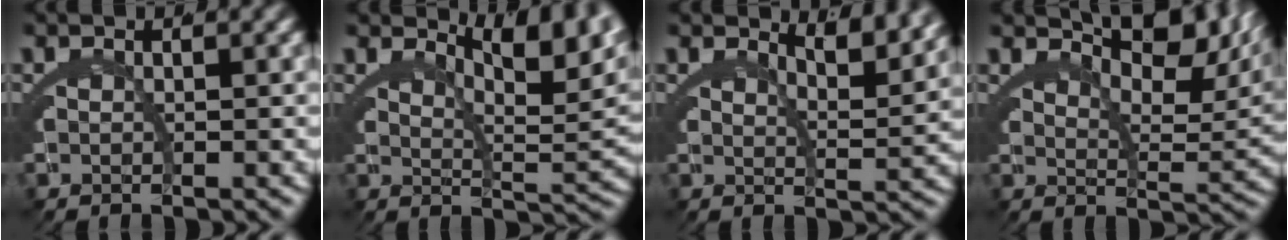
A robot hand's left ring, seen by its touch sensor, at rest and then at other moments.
{"total": 7.0, "force": [4.1, 1.0, 5.5], "torque": [-0.053, 0.008, 0.059]}
{"total": 3.9, "force": [3.3, -0.2, 2.1], "torque": [-0.020, -0.004, 0.054]}
{"total": 9.5, "force": [6.8, 2.3, 6.2], "torque": [-0.060, 0.022, 0.096]}